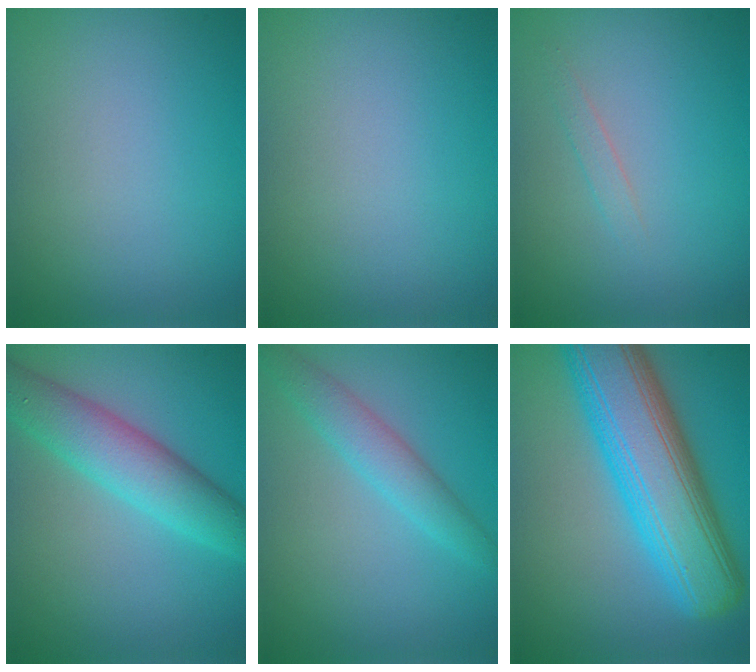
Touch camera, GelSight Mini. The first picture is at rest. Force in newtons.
{"total": 0.0}
{"total": 0.9, "press": 0.9, "slide": 0.1}
{"total": 5.7, "press": 5.7, "slide": 0.1}
{"total": 3.0, "press": 3.0, "slide": 0.1}
{"total": 11.5, "press": 11.5, "slide": 0.5}